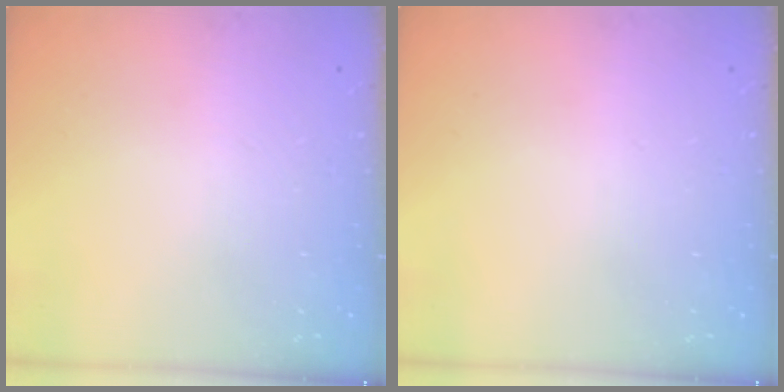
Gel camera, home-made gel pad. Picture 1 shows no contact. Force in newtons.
{"total": 0.0}